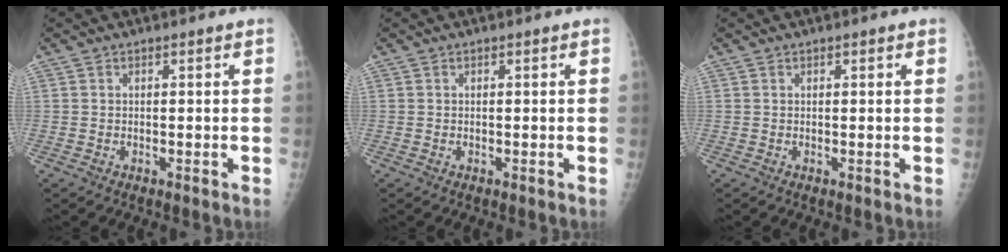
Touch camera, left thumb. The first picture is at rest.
{"total": 0.0}
{"total": 0.8, "force": [0.4, 0.3, 0.6], "torque": [-0.004, 0.001, 0.003]}